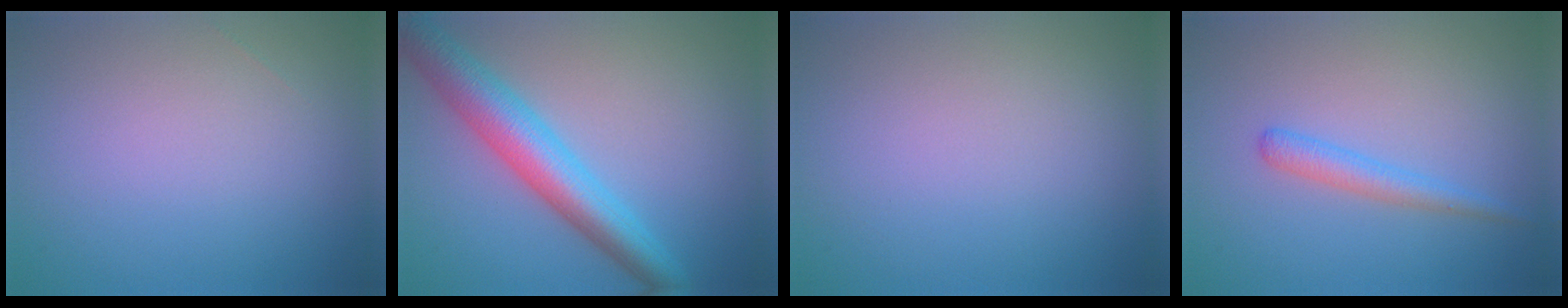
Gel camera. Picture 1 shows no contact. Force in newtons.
{"total": 6.5, "press": 6.5, "slide": 0.0}
{"total": 0.0}
{"total": 1.9, "press": 1.9, "slide": 0.1}